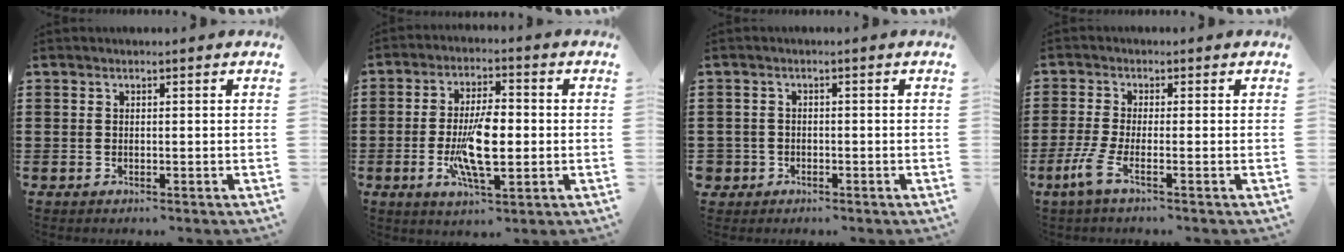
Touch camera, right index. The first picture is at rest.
{"total": 9.8, "force": [-1.4, 3.6, 9.0], "torque": [-0.184, -0.007, -0.028]}
{"total": 1.8, "force": [-1.2, 1.3, 0.1], "torque": [-0.014, -0.001, -0.031]}
{"total": 4.3, "force": [-2.1, 0.7, 3.7], "torque": [-0.099, -0.017, -0.045]}